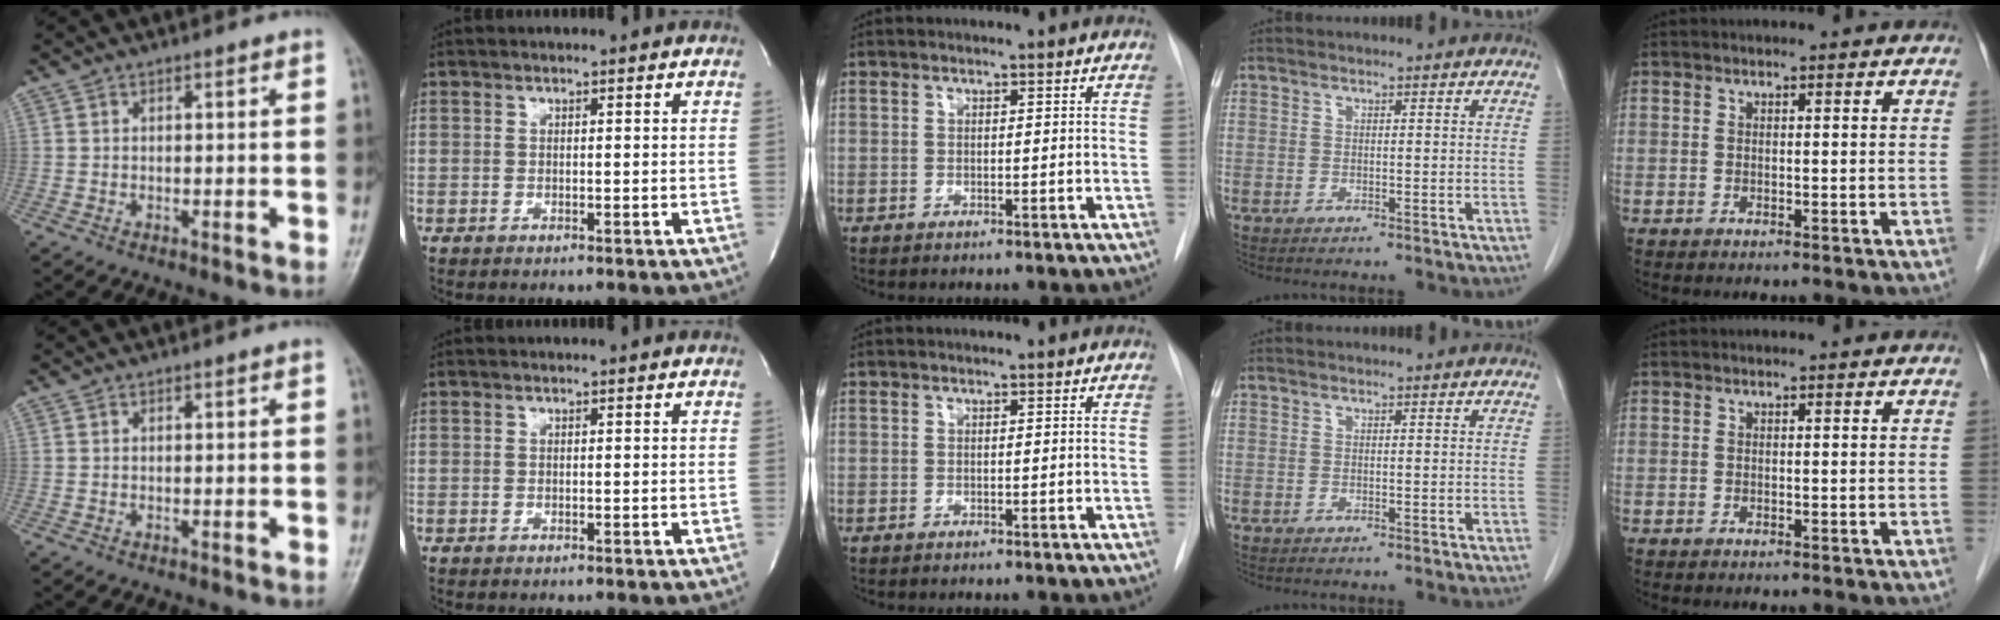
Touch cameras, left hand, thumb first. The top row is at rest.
{}